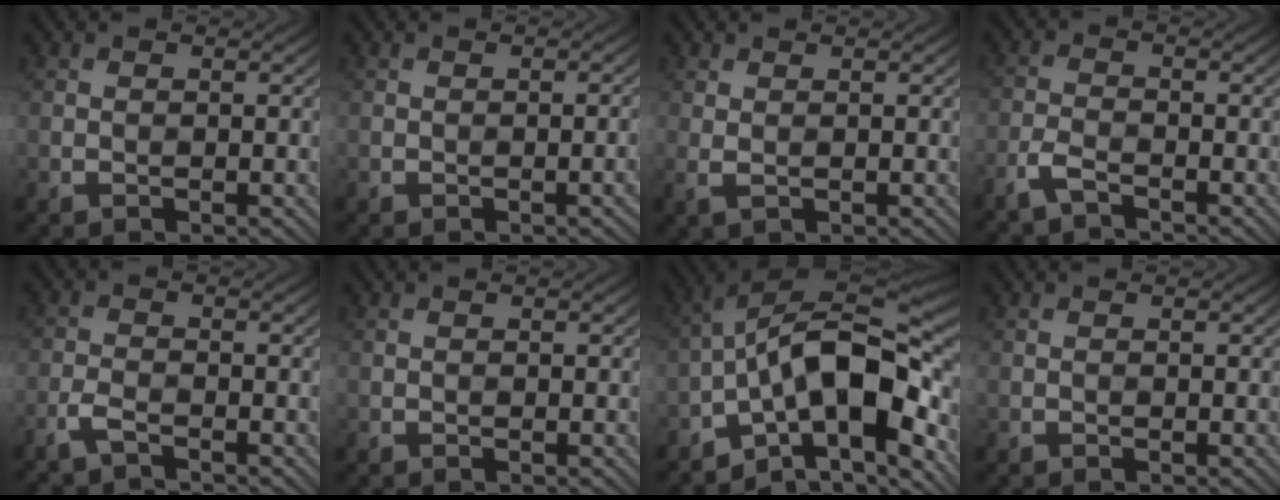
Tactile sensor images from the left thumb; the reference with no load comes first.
{"total": 1.7, "force": [-1.0, 0.3, 1.4], "torque": [-0.009, 0.009, -0.013]}
{"total": 1.6, "force": [0.9, 0.5, 1.2], "torque": [-0.027, -0.007, 0.018]}
{"total": 3.5, "force": [-2.5, 1.0, 2.2], "torque": [-0.049, -0.006, -0.056]}
{"total": 2.8, "force": [-1.9, 0.8, 1.9], "torque": [-0.041, -0.004, -0.041]}
{"total": 0.0}
{"total": 16.0, "force": [-1.7, 7.0, 14.3], "torque": [-0.227, 0.026, -0.048]}
{"total": 0.0}